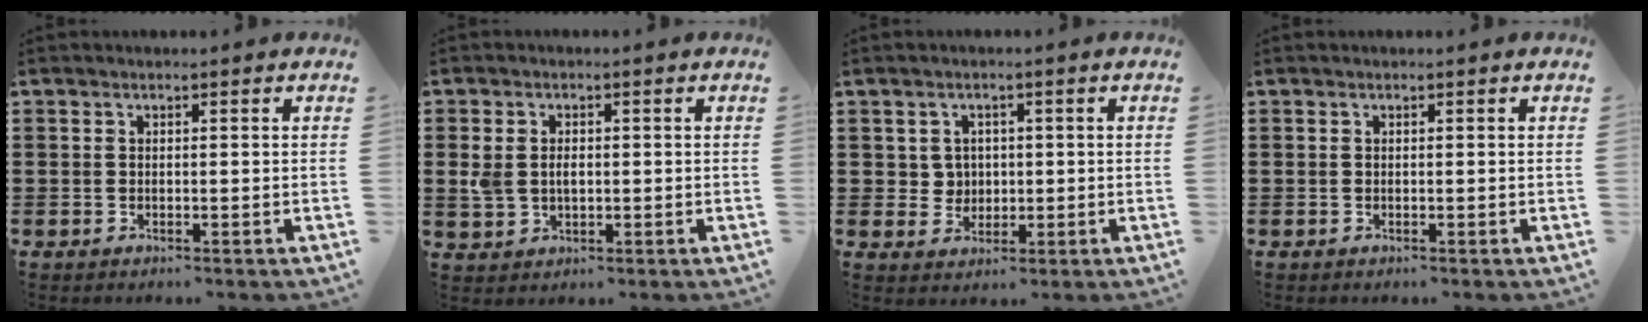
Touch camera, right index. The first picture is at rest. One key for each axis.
{"total": 3.0, "fx": 0.1, "fy": 2.0, "fz": 2.1, "tx": -0.052, "ty": 0.005, "tz": -0.001}
{"total": 2.9, "fx": 0.5, "fy": 2.7, "fz": 0.7, "tx": -0.027, "ty": 0.012, "tz": 0.006}
{"total": 0.0}